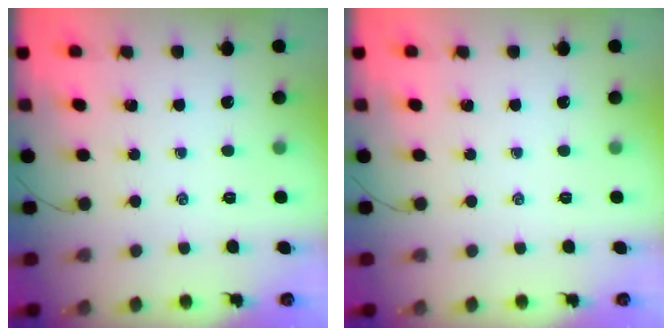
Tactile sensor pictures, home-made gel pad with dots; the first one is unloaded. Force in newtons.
{"total": 0.0}